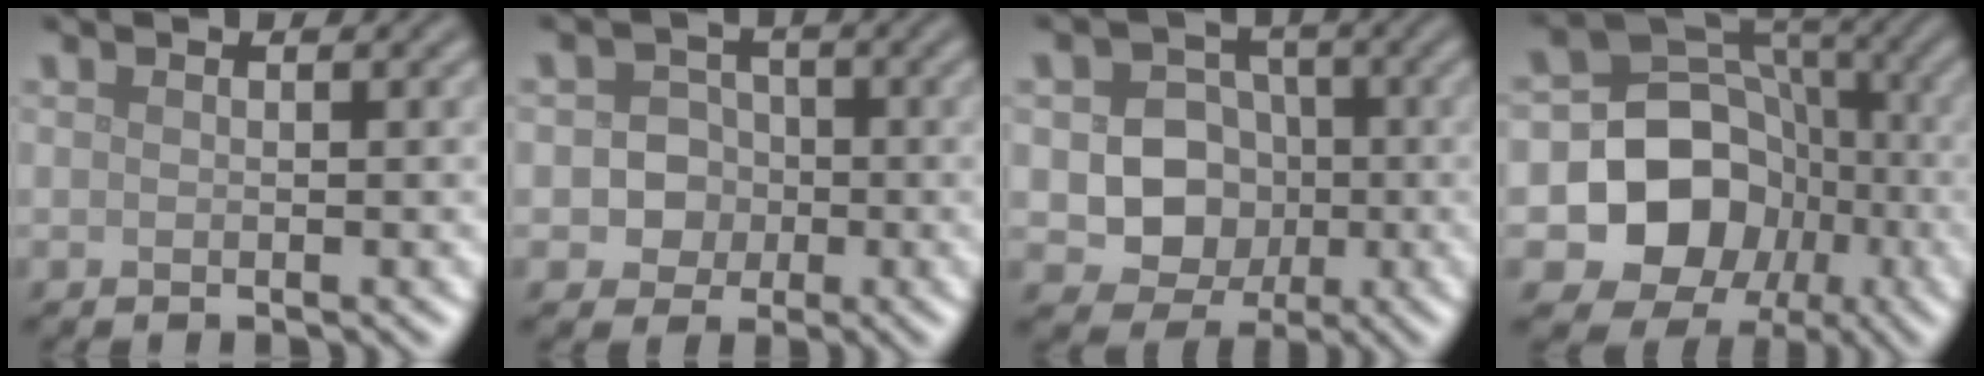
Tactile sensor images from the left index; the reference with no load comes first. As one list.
[{"total": 3.9, "force": [-0.4, 3.6, 1.3], "torque": [0.001, 0.008, -0.024]}, {"total": 6.2, "force": [-0.5, 5.5, 2.7], "torque": [-0.019, 0.002, -0.021]}, {"total": 12.4, "force": [-2.9, 10.9, 5.1], "torque": [-0.073, -0.007, -0.081]}]